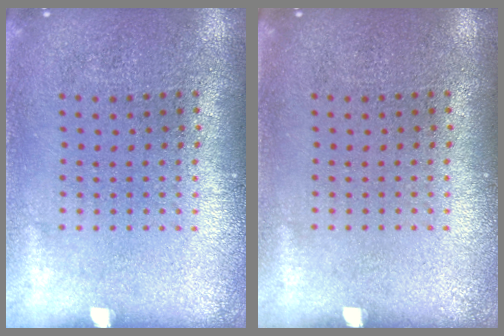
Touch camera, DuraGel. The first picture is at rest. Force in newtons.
{"total": 0.0}